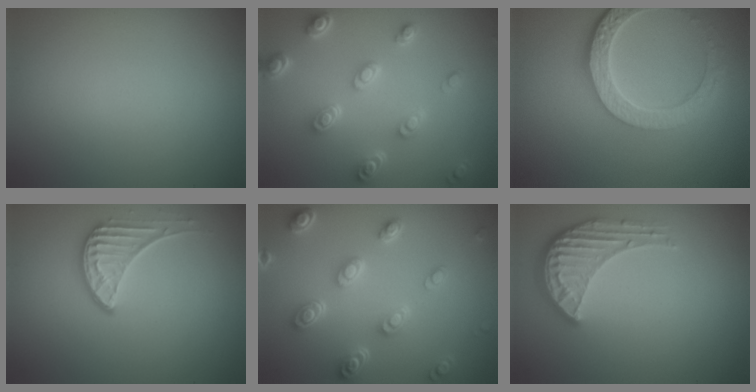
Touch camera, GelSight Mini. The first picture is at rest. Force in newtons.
{"total": 4.4, "press": 3.4, "slide": 2.9}
{"total": 5.8, "press": 4.3, "slide": 3.8}
{"total": 2.3, "press": 1.7, "slide": 1.5}
{"total": 4.6, "press": 3.3, "slide": 3.1}
{"total": 4.1, "press": 3.2, "slide": 2.5}